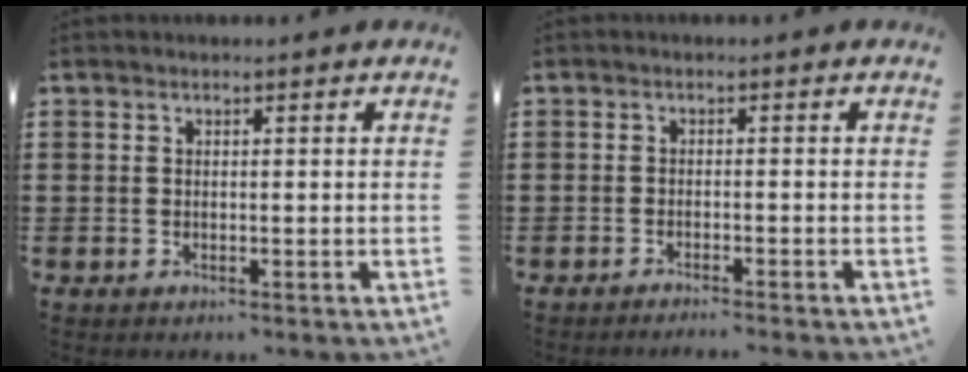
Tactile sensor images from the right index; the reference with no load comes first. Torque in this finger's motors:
{"motor_torque": [0.16, 0.15, 0.09, 0.00]}